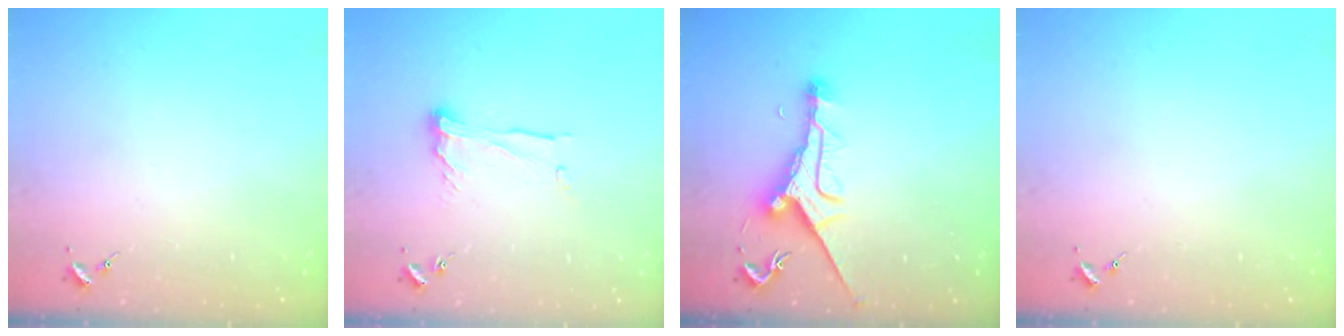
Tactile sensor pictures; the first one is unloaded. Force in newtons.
{"total": 9.0, "press": 9.0, "slide": 0.3}
{"total": 10.0, "press": 9.9, "slide": 0.7}
{"total": 0.0}